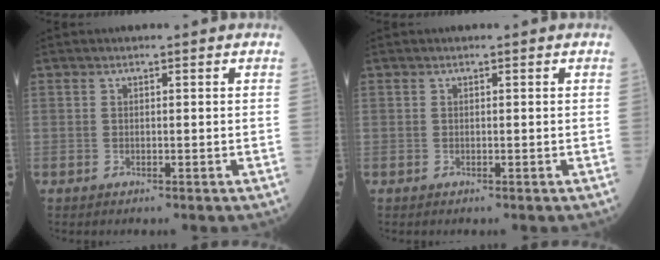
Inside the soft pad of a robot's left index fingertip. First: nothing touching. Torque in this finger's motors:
{"motor_torque": [-0.15, 0.16, 0.00, 0.00]}